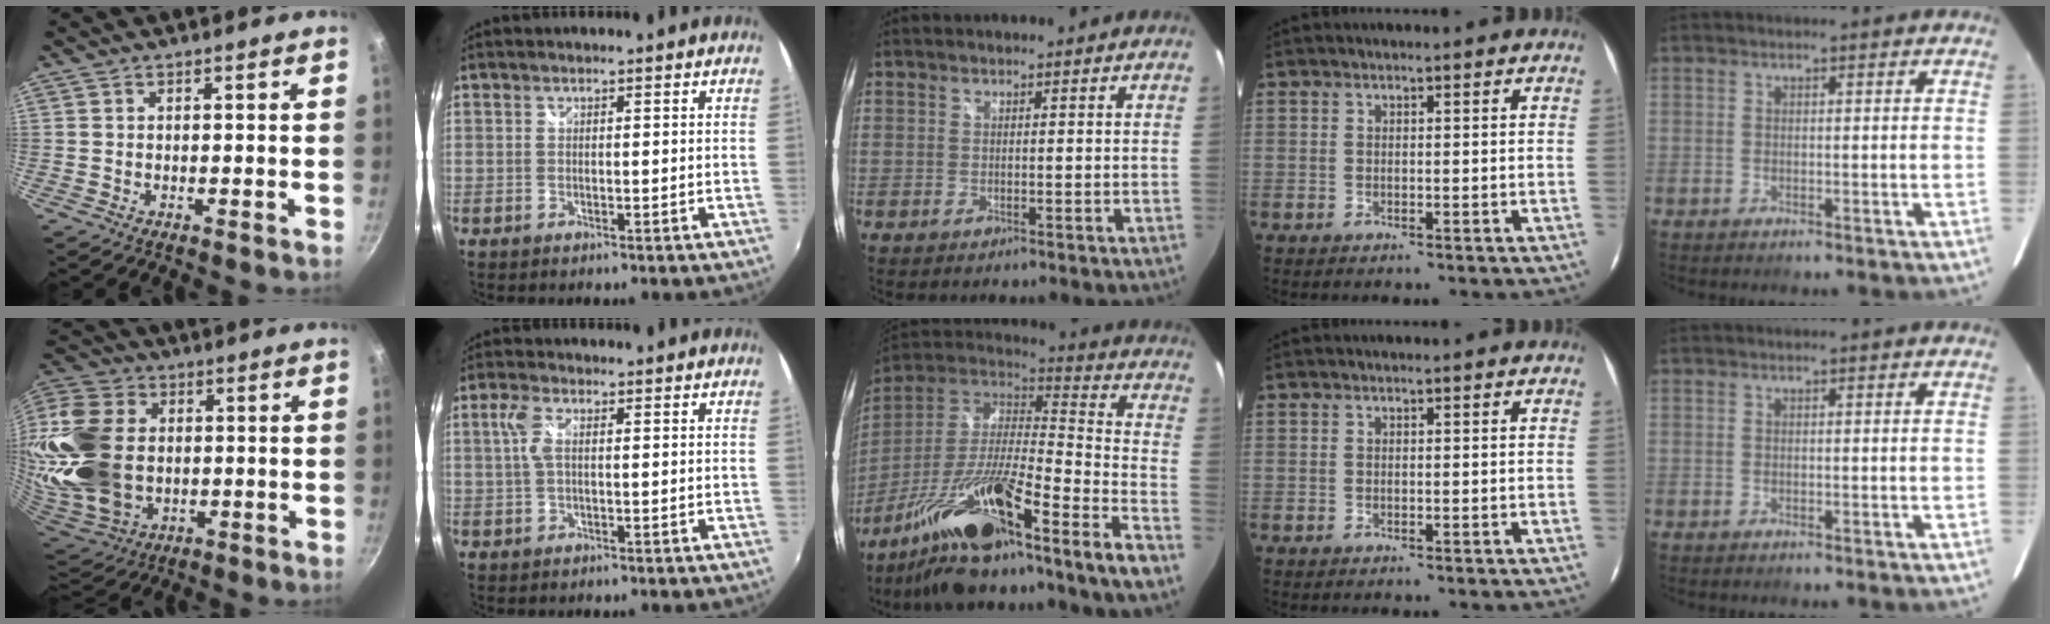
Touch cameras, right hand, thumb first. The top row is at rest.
{"thumb": {"total": 26.9, "force": [0.3, 19.8, 18.2], "torque": [-0.404, 0.006, 0.015]}, "index": {"total": 3.6, "force": [0.6, 1.5, 3.2], "torque": [-0.069, 0.005, 0.014]}, "middle": {"total": 21.3, "force": [-14.0, 0.2, 16.0], "torque": [-0.267, -0.033, -0.253]}}